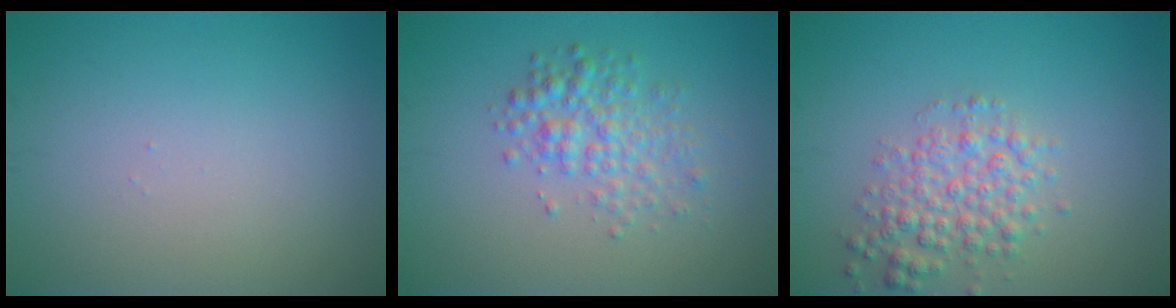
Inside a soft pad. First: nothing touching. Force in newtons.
{"total": 3.2, "press": 3.2, "slide": 0.0}
{"total": 3.5, "press": 3.5, "slide": 0.1}